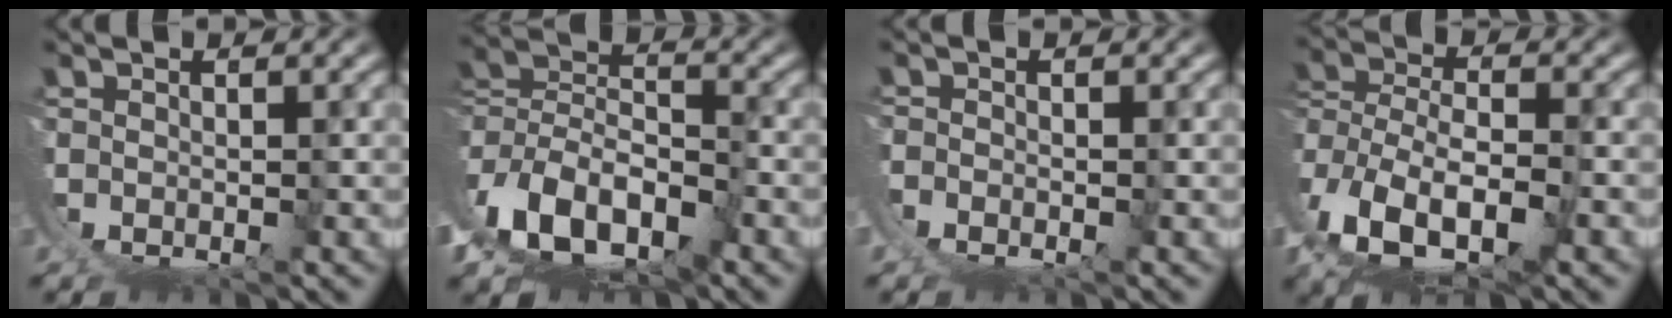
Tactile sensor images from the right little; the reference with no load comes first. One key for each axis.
{"total": 11.5, "fx": -0.1, "fy": 8.6, "fz": 7.7, "tx": -0.186, "ty": -0.040, "tz": 0.008}
{"total": 2.1, "fx": -0.2, "fy": 1.7, "fz": 1.2, "tx": -0.036, "ty": -0.006, "tz": -0.004}
{"total": 8.9, "fx": 0.8, "fy": 5.3, "fz": 7.1, "tx": -0.172, "ty": -0.038, "tz": 0.034}